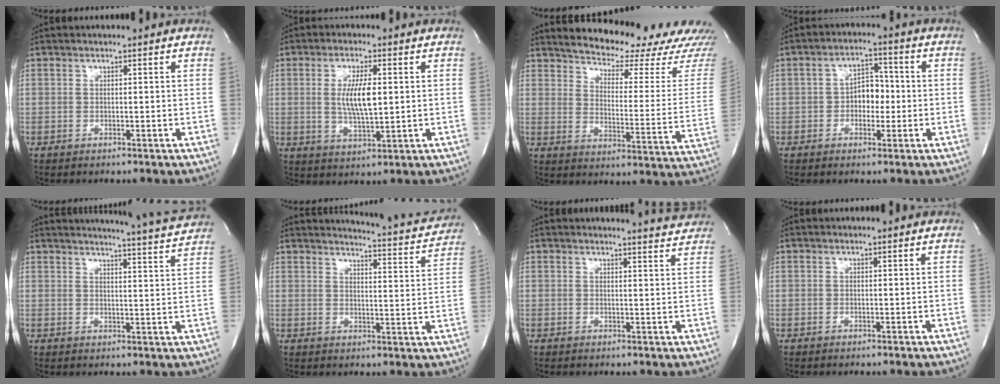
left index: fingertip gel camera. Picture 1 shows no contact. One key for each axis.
{"total": 6.7, "fx": 0.8, "fy": 1.5, "fz": 6.5, "tx": -0.128, "ty": -0.005, "tz": 0.019}
{"total": 20.3, "fx": 18.8, "fy": 3.1, "fz": 7.0, "tx": -0.096, "ty": -0.073, "tz": 0.229}
{"total": 5.0, "fx": -0.7, "fy": 3.2, "fz": 3.8, "tx": -0.057, "ty": 0.017, "tz": -0.015}
{"total": 13.2, "fx": 12.7, "fy": -1.5, "fz": 3.4, "tx": -0.062, "ty": -0.042, "tz": 0.151}
{"total": 13.6, "fx": 13.3, "fy": 0.7, "fz": 2.9, "tx": -0.040, "ty": -0.046, "tz": 0.147}
{"total": 4.8, "fx": 4.8, "fy": -0.5, "fz": 0.4, "tx": -0.013, "ty": -0.015, "tz": 0.044}
{"total": 0.0}